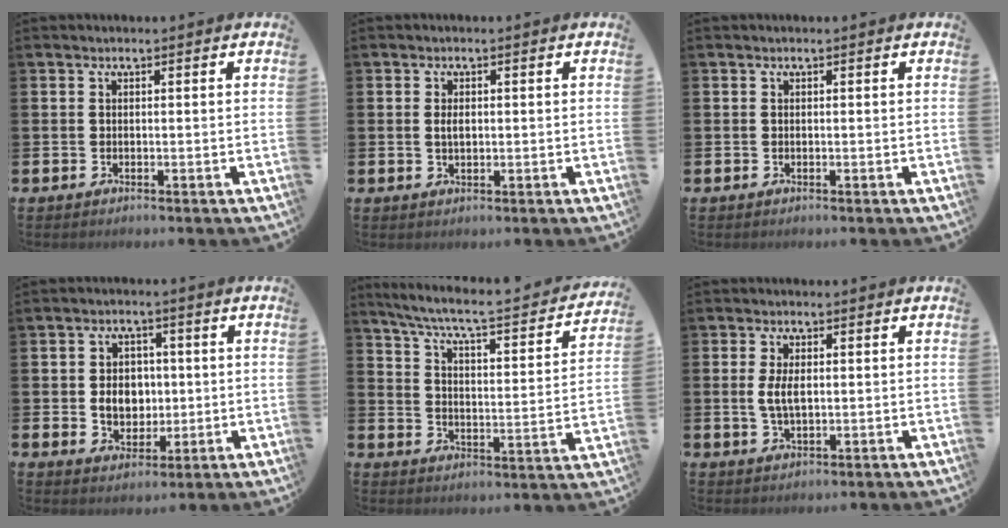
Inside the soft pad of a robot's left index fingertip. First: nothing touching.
{"total": 1.6, "force": [0.2, 0.9, 1.3], "torque": [-0.013, -0.001, -0.001]}
{"total": 0.0}
{"total": 4.8, "force": [0.2, 4.1, 2.5], "torque": [-0.038, 0.006, -0.005]}
{"total": 6.4, "force": [5.5, 0.8, 3.1], "torque": [-0.086, -0.043, 0.086]}
{"total": 3.6, "force": [0.4, 1.8, 3.1], "torque": [-0.056, 0.005, 0.004]}